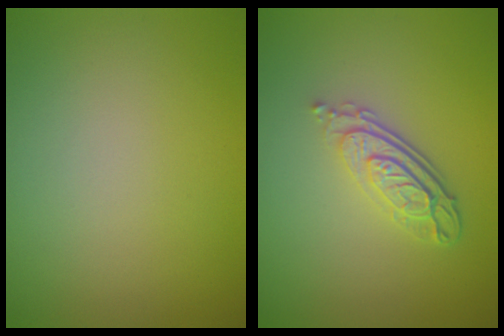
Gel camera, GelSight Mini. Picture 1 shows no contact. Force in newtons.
{"total": 4.0, "press": 2.8, "slide": 2.9}